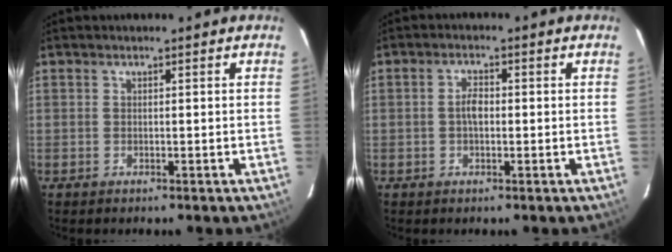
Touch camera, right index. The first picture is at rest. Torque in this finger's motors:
{"motor_torque": [0.39, 0.23, 0.17, 0.06]}